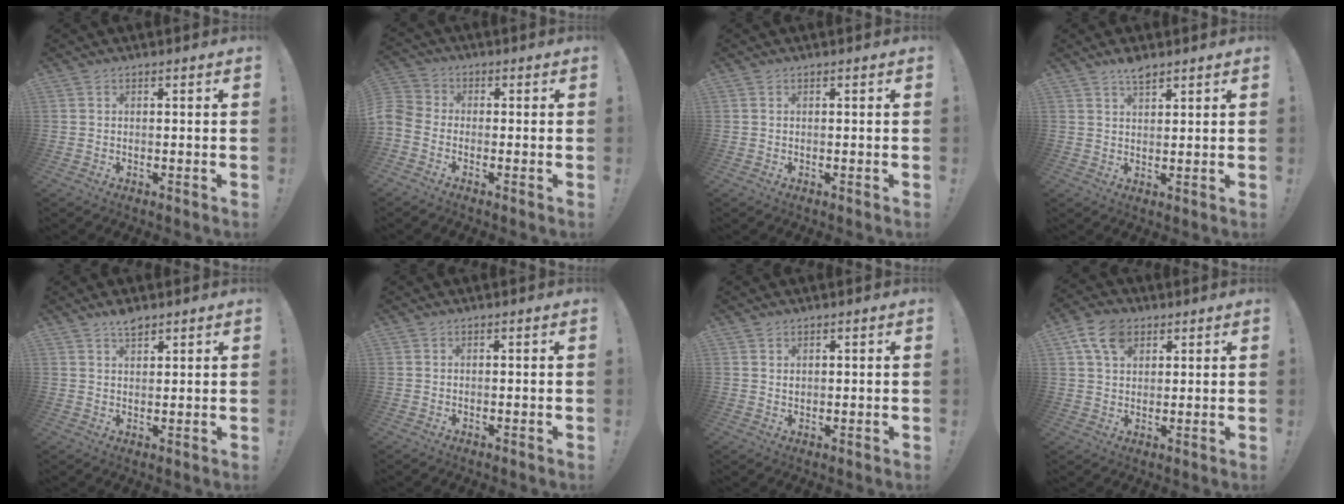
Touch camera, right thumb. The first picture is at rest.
{"total": 4.6, "force": [-2.8, 3.0, 2.1], "torque": [-0.051, 0.011, -0.053]}
{"total": 0.0}
{"total": 3.9, "force": [3.2, 1.2, 1.9], "torque": [-0.027, -0.019, 0.054]}
{"total": 3.6, "force": [3.0, 1.2, 1.6], "torque": [-0.029, -0.015, 0.052]}
{"total": 0.0}
{"total": 1.0, "force": [0.7, 0.7, 0.2], "torque": [0.001, -0.002, 0.013]}
{"total": 9.4, "force": [4.3, 6.2, 5.5], "torque": [-0.085, -0.006, 0.082]}